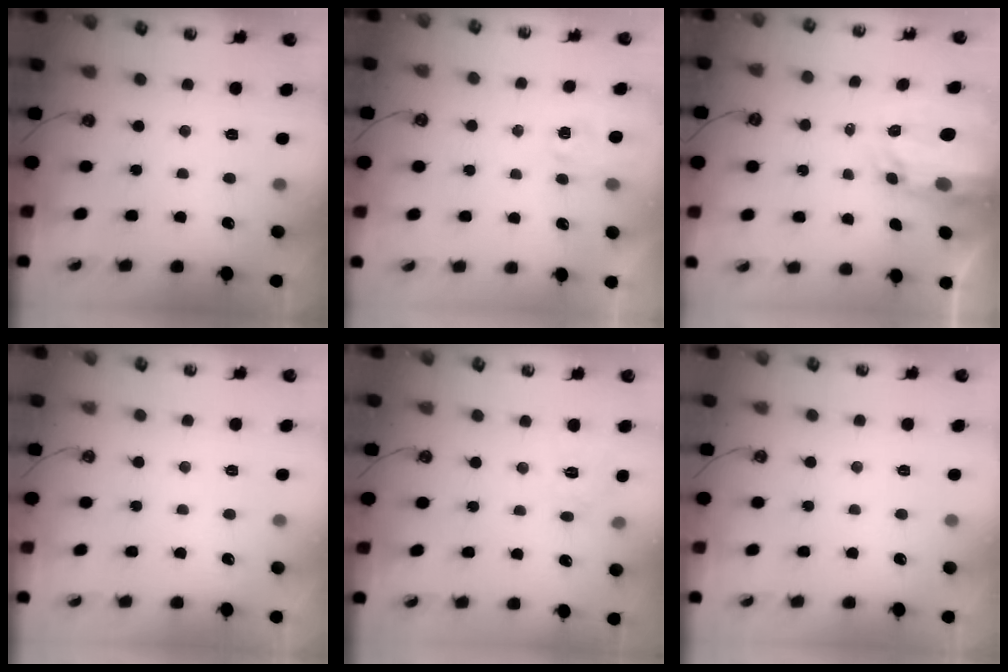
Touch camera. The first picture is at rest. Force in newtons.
{"total": 2.6, "press": 2.6, "slide": 0.4}
{"total": 5.2, "press": 5.2, "slide": 0.4}
{"total": 0.0}
{"total": 8.4, "press": 8.4, "slide": 0.4}
{"total": 0.0}